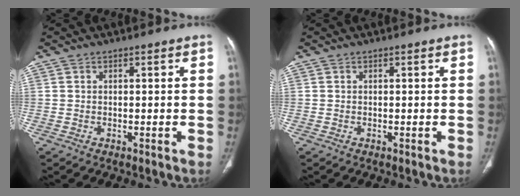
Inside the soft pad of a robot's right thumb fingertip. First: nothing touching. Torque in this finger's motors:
{"motor_torque": [0.08, 0.08, -0.08, 0.08, 0.03]}